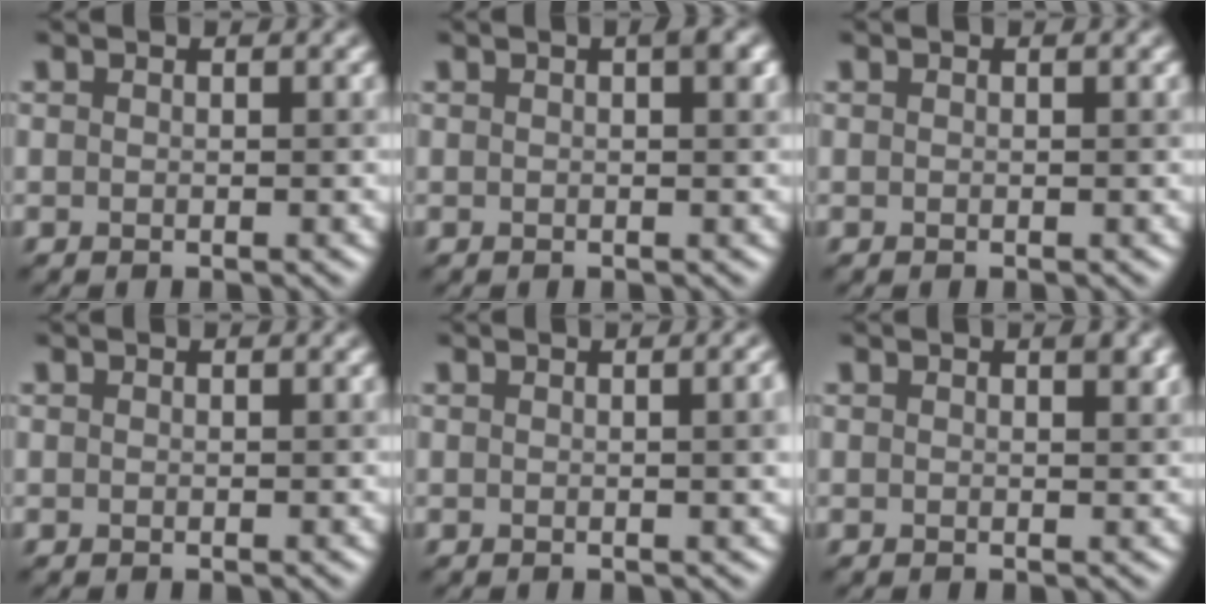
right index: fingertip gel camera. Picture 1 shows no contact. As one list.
[{"total": 1.2, "force": [0.5, 0.1, 1.1], "torque": [-0.016, 0.006, 0.009]}, {"total": 0.0}, {"total": 0.0}, {"total": 3.1, "force": [0.3, 1.2, 2.9], "torque": [-0.012, 0.018, -0.003]}, {"total": 0.6, "force": [0.5, -0.1, 0.4], "torque": [-0.007, 0.003, 0.010]}]